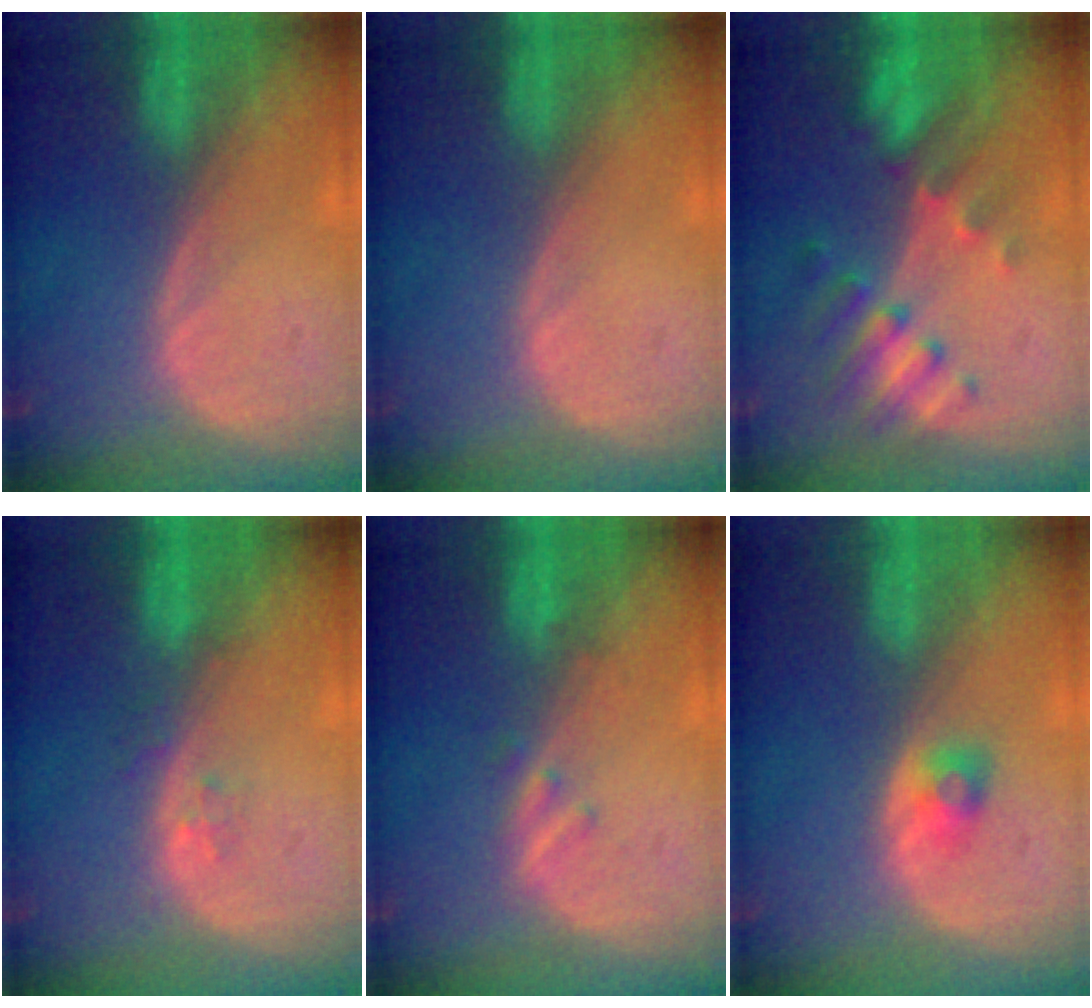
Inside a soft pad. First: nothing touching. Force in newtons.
{"total": 0.0}
{"total": 7.7, "press": 6.9, "slide": 3.3}
{"total": 1.6, "press": 1.6, "slide": 0.1}
{"total": 1.4, "press": 1.4, "slide": 0.2}
{"total": 2.2, "press": 2.1, "slide": 0.3}